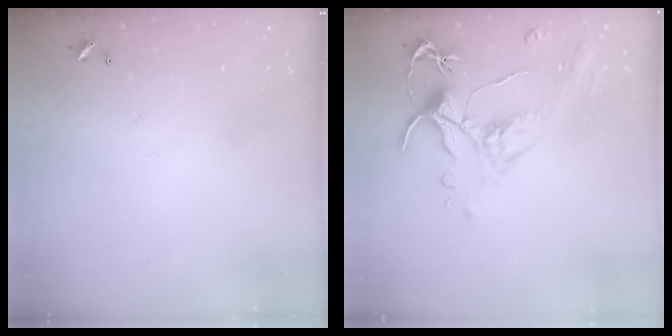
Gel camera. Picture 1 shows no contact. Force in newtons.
{"total": 1.5, "press": 1.0, "slide": 1.1}